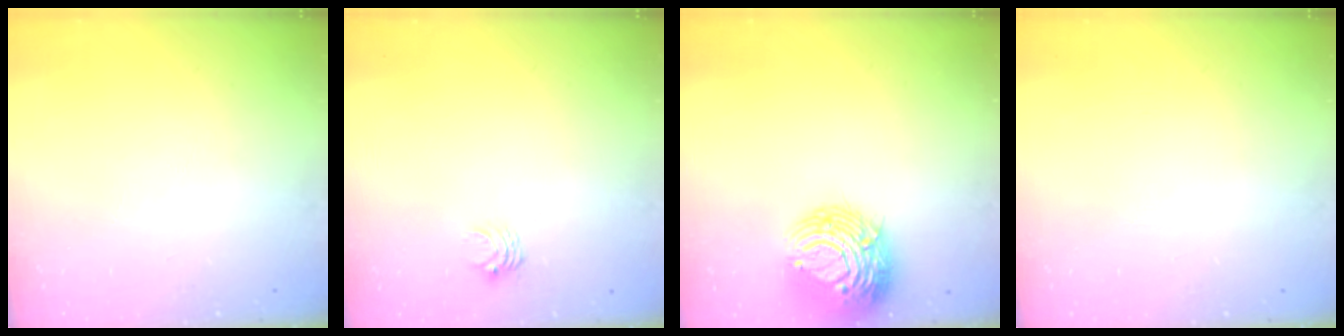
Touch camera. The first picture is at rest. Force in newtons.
{"total": 3.0, "press": 3.0, "slide": 0.3}
{"total": 14.0, "press": 13.9, "slide": 1.5}
{"total": 0.0}